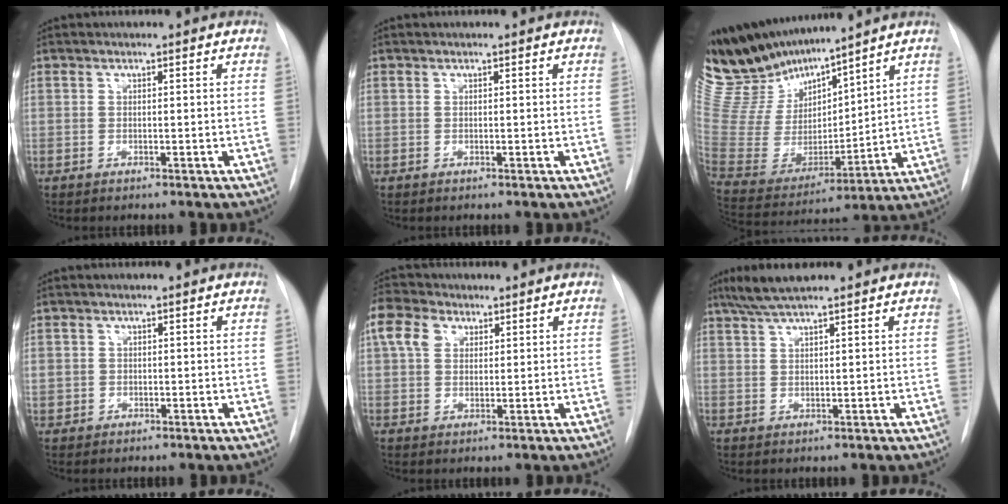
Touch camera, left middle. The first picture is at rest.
{"total": 0.0}
{"total": 17.0, "force": [15.5, 3.0, 6.2], "torque": [-0.138, -0.009, 0.312]}
{"total": 1.8, "force": [-0.1, 1.8, 0.5], "torque": [-0.007, 0.004, 0.003]}
{"total": 5.6, "force": [2.5, 4.1, 2.9], "torque": [-0.075, 0.026, 0.047]}
{"total": 4.9, "force": [4.0, -0.1, 2.9], "torque": [-0.062, 0.016, 0.078]}